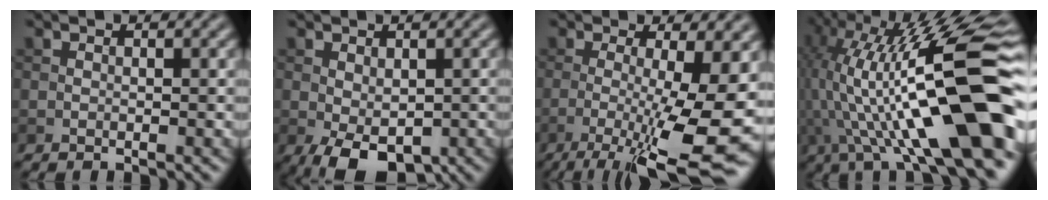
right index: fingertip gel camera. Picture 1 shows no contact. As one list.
[{"total": 4.9, "force": [-1.7, 2.6, 3.7], "torque": [-0.071, -0.011, -0.023]}, {"total": 12.1, "force": [-3.3, 2.6, 11.3], "torque": [-0.169, -0.014, -0.044]}, {"total": 17.3, "force": [0.0, 5.6, 16.3], "torque": [-0.292, 0.025, 0.014]}]